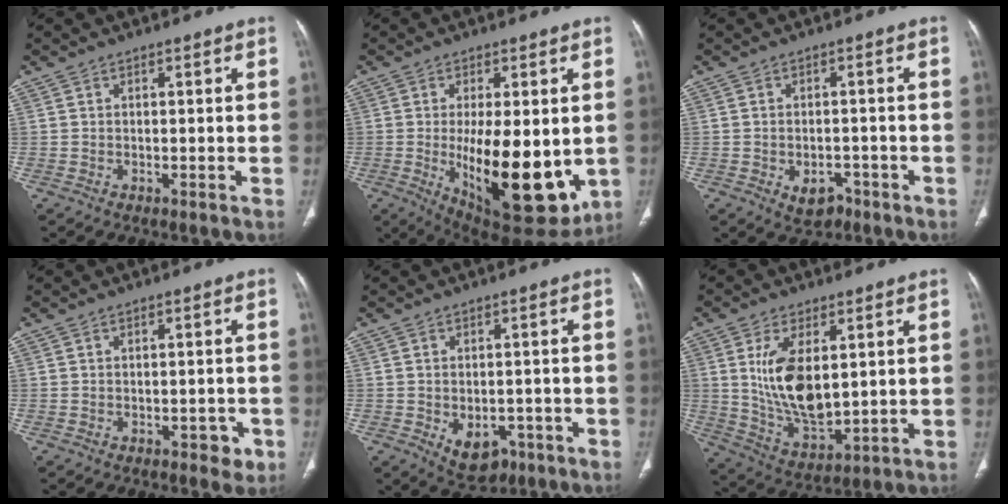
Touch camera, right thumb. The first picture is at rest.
{"total": 19.5, "force": [-2.4, 7.9, 17.7], "torque": [-0.257, -0.036, -0.012]}
{"total": 4.7, "force": [-2.3, 3.1, 2.6], "torque": [-0.028, 0.015, -0.026]}
{"total": 3.0, "force": [-1.4, 1.8, 1.9], "torque": [-0.007, 0.005, -0.014]}
{"total": 7.1, "force": [-2.7, 4.9, 4.4], "torque": [-0.047, 0.011, -0.023]}
{"total": 13.3, "force": [2.7, 6.8, 11.1], "torque": [-0.192, -0.024, 0.065]}